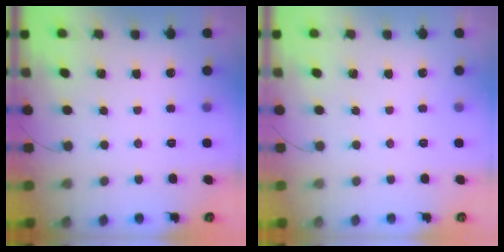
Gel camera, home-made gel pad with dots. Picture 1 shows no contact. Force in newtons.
{"total": 0.0}